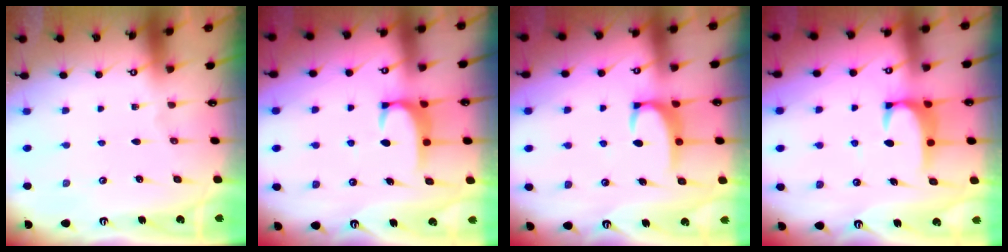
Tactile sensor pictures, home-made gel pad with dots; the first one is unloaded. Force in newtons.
{"total": 2.0, "press": 1.9, "slide": 0.6}
{"total": 3.1, "press": 3.1, "slide": 0.3}
{"total": 2.5, "press": 2.4, "slide": 0.7}